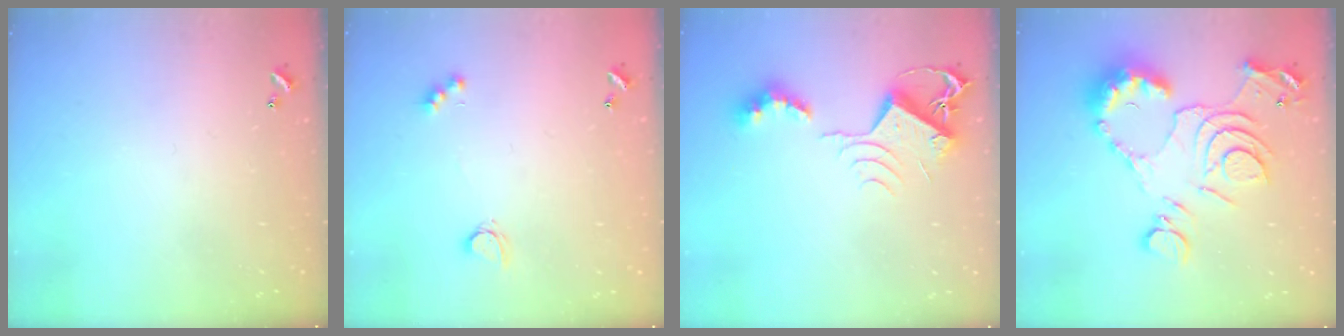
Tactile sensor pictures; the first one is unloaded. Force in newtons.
{"total": 2.7, "press": 2.7, "slide": 0.5}
{"total": 12.8, "press": 12.8, "slide": 1.0}
{"total": 16.1, "press": 16.0, "slide": 1.9}